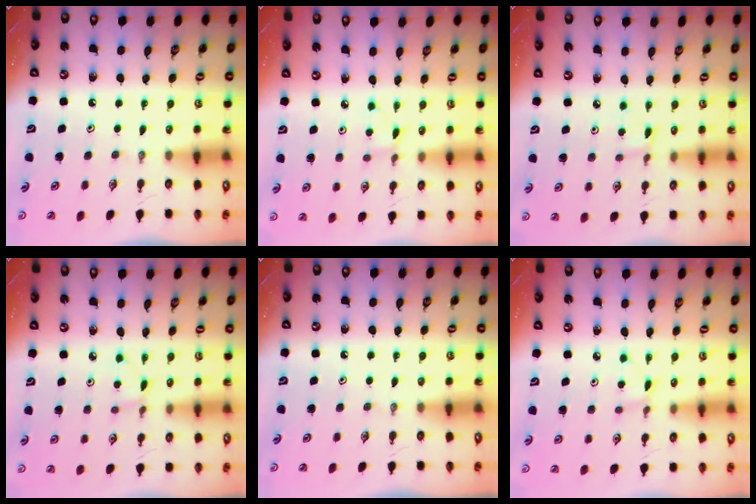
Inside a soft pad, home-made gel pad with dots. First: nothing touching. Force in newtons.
{"total": 2.4, "press": 2.4, "slide": 0.3}
{"total": 1.6, "press": 1.6, "slide": 0.2}
{"total": 2.6, "press": 2.6, "slide": 0.3}
{"total": 0.0}
{"total": 2.6, "press": 2.6, "slide": 0.3}